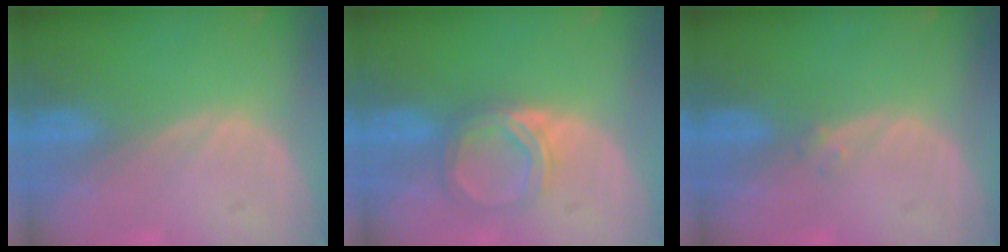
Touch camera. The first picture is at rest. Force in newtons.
{"total": 5.2, "press": 4.6, "slide": 2.5}
{"total": 1.0, "press": 0.9, "slide": 0.4}